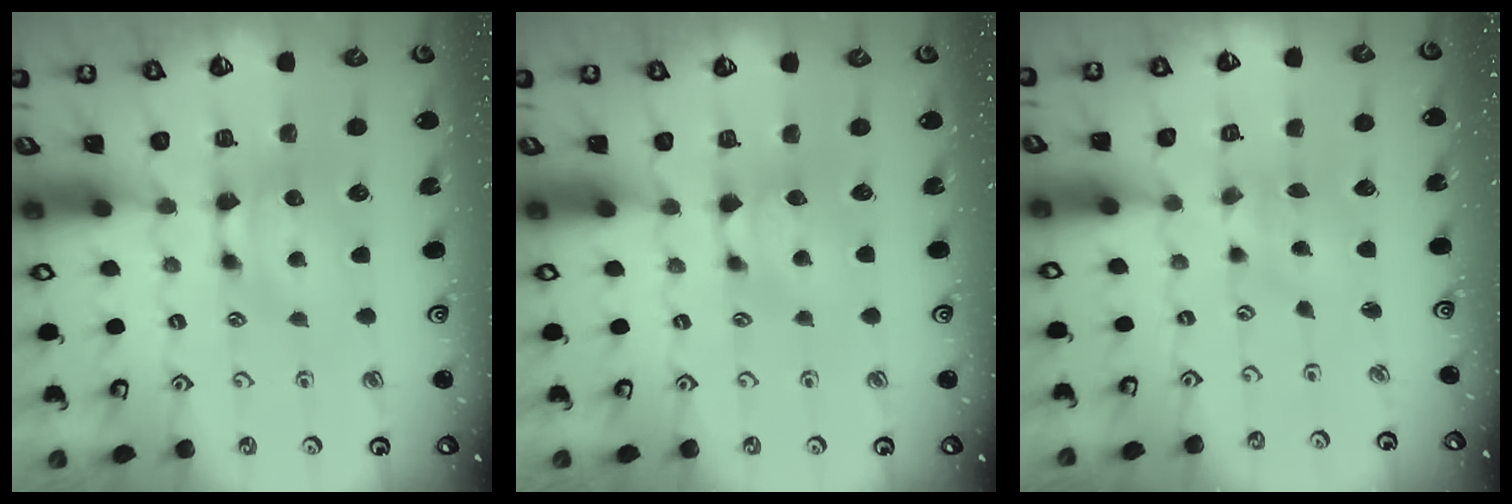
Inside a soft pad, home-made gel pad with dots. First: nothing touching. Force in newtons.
{"total": 0.9, "press": 0.7, "slide": 0.6}
{"total": 1.7, "press": 1.3, "slide": 1.0}